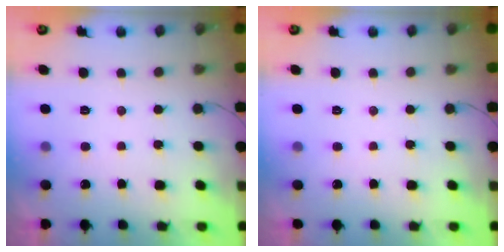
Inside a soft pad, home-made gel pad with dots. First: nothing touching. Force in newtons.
{"total": 0.0}